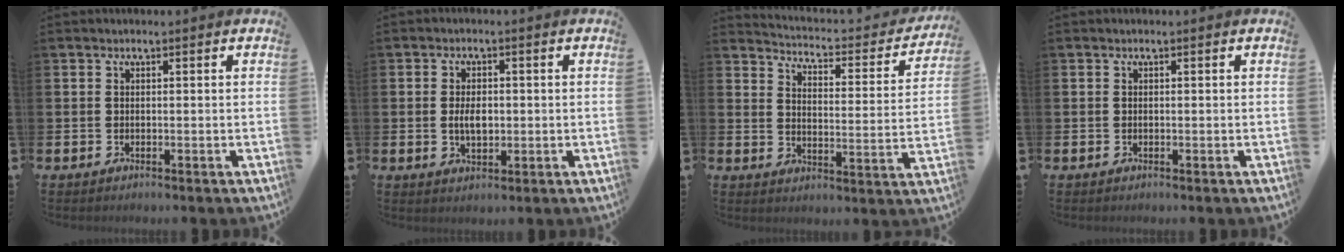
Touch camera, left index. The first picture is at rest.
{"total": 3.4, "force": [0.1, 2.0, 2.7], "torque": [-0.030, -0.003, -0.004]}
{"total": 3.4, "force": [3.2, 0.9, 0.8], "torque": [-0.028, -0.038, 0.043]}
{"total": 0.0}